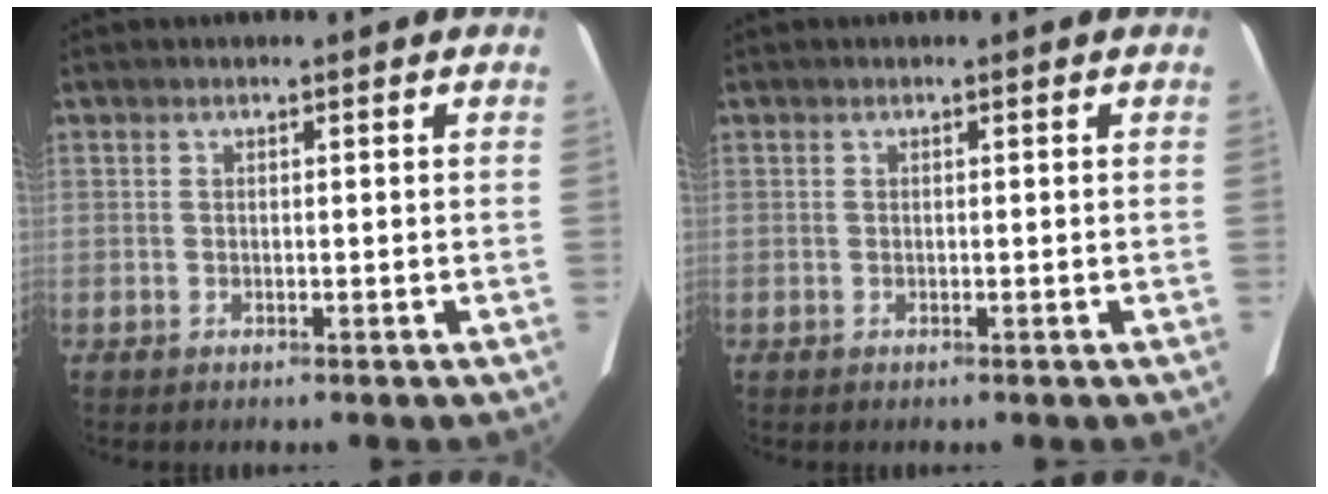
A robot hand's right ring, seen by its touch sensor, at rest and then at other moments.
{"total": 0.0}